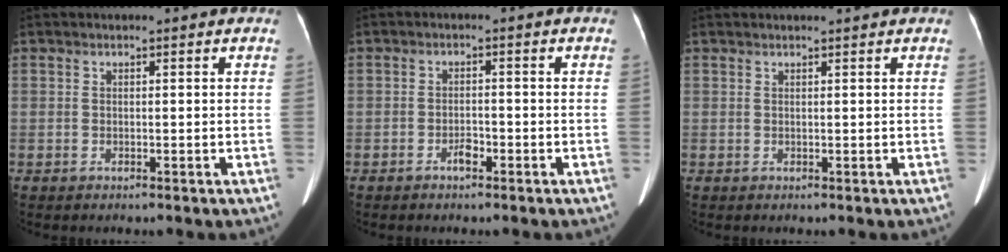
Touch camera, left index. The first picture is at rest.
{"total": 2.0, "force": [-1.9, 0.5, 0.7], "torque": [-0.010, -0.013, -0.027]}
{"total": 2.4, "force": [2.3, -0.1, 0.6], "torque": [-0.007, 0.018, 0.033]}